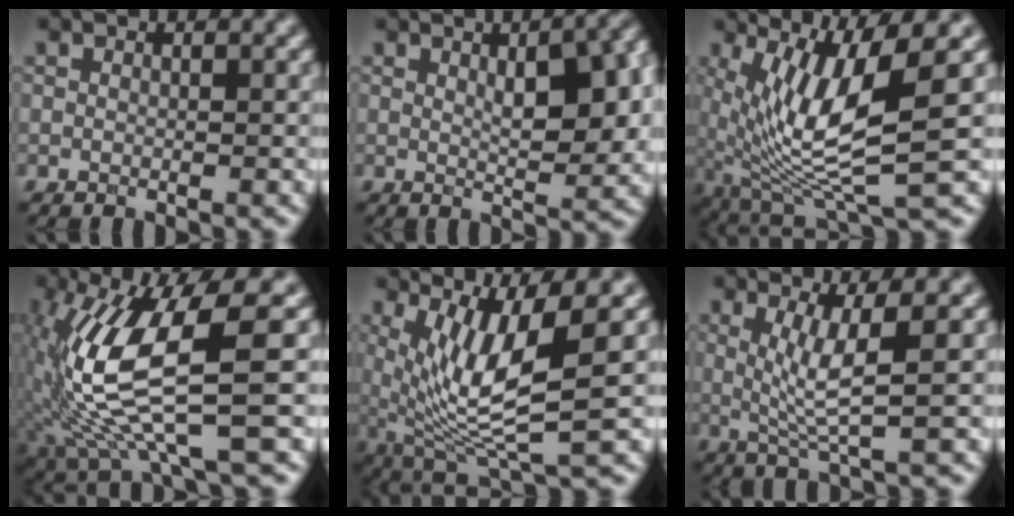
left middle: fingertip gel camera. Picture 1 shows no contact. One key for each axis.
{"total": 8.3, "fx": 1.3, "fy": 3.0, "fz": 7.6, "tx": -0.097, "ty": 0.007, "tz": 0.027}
{"total": 9.4, "fx": 1.2, "fy": 2.5, "fz": 9.0, "tx": -0.176, "ty": -0.015, "tz": 0.032}
{"total": 11.1, "fx": -0.7, "fy": 2.7, "fz": 10.7, "tx": -0.223, "ty": -0.011, "tz": 0.000}
{"total": 7.9, "fx": 1.2, "fy": 2.3, "fz": 7.5, "tx": -0.146, "ty": -0.015, "tz": 0.034}
{"total": 3.9, "fx": 0.5, "fy": 0.6, "fz": 3.9, "tx": -0.085, "ty": -0.005, "tz": 0.020}